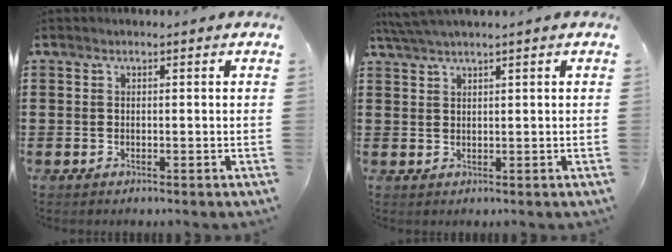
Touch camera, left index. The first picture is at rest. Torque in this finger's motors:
{"motor_torque": [1.12, -1.02, 0.44, 0.18]}